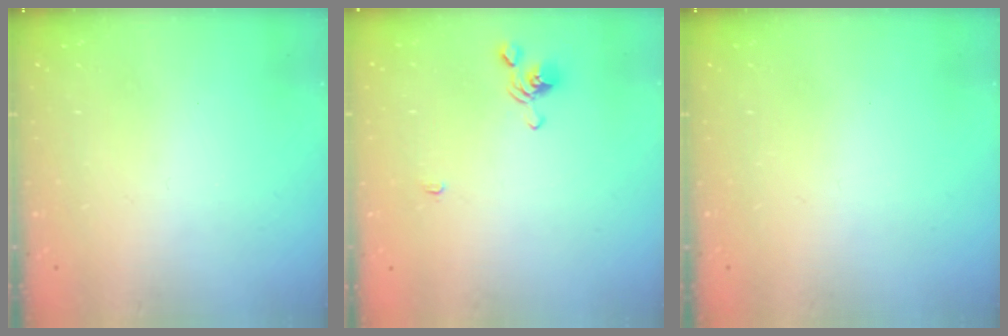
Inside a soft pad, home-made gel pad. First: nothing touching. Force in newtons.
{"total": 2.2, "press": 2.2, "slide": 0.4}
{"total": 0.0}